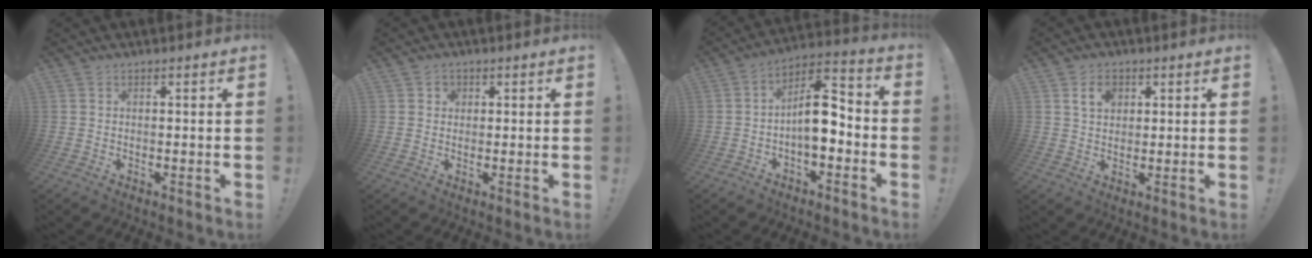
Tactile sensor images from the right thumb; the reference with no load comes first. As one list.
[{"total": 1.9, "force": [0.6, 1.8, 0.4], "torque": [-0.006, -0.002, 0.011]}, {"total": 12.4, "force": [-2.0, 6.2, 10.6], "torque": [-0.162, 0.018, -0.034]}, {"total": 5.7, "force": [2.3, 4.1, 3.2], "torque": [-0.043, 0.001, 0.039]}]